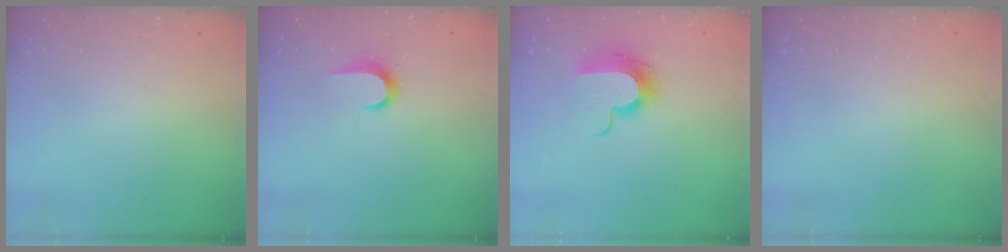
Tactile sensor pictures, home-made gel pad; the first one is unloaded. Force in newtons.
{"total": 7.2, "press": 7.1, "slide": 0.7}
{"total": 10.2, "press": 10.2, "slide": 0.5}
{"total": 0.0}